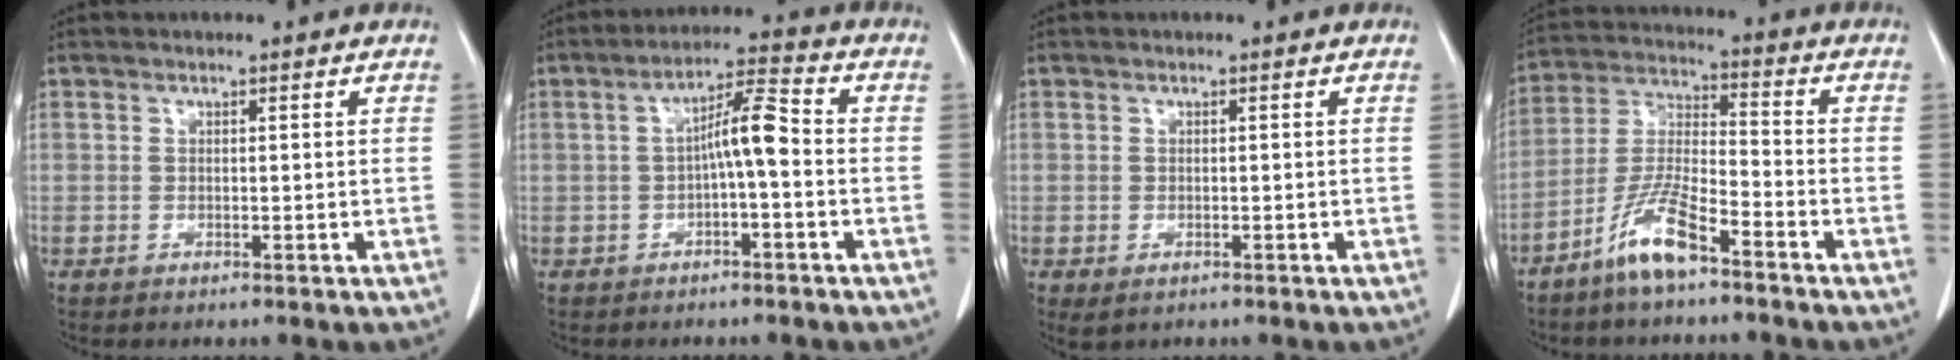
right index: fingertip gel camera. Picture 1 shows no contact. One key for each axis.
{"total": 6.0, "fx": -0.8, "fy": 0.9, "fz": 5.9, "tx": -0.101, "ty": 0.023, "tz": -0.015}
{"total": 2.0, "fx": -1.1, "fy": 1.1, "fz": 1.3, "tx": -0.025, "ty": -0.004, "tz": -0.008}
{"total": 9.2, "fx": -6.3, "fy": 1.4, "fz": 6.6, "tx": -0.143, "ty": -0.011, "tz": -0.128}